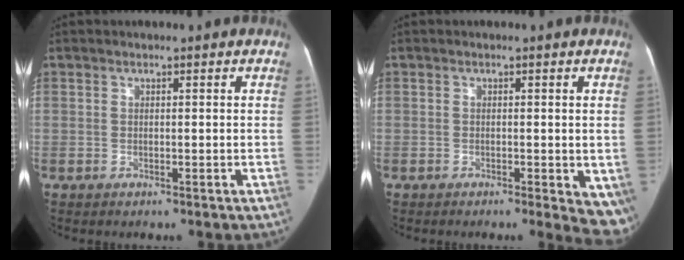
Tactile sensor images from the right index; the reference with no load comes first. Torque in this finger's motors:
{"motor_torque": [1.35, -0.79, 0.10, 0.00]}